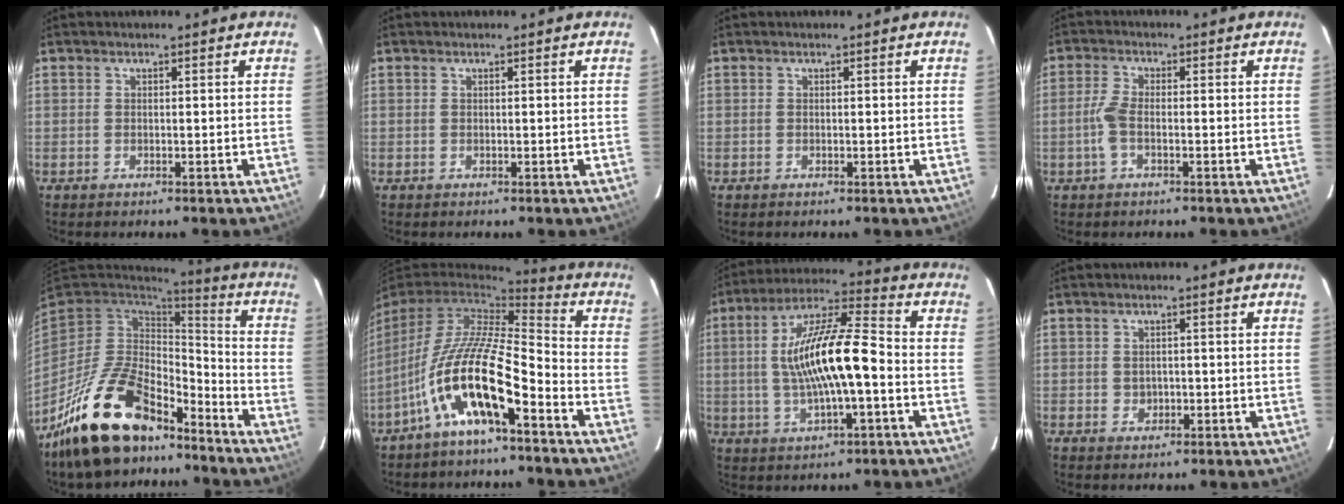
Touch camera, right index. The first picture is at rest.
{"total": 0.0}
{"total": 0.0}
{"total": 3.5, "force": [-1.1, 1.2, 3.1], "torque": [-0.077, 0.004, -0.023]}
{"total": 20.8, "force": [-14.8, 8.8, 11.7], "torque": [-0.242, -0.011, -0.252]}
{"total": 14.6, "force": [-8.0, 3.5, 11.7], "torque": [-0.224, -0.007, -0.153]}
{"total": 15.6, "force": [-1.4, 3.6, 15.1], "torque": [-0.279, 0.016, -0.027]}
{"total": 1.7, "force": [-0.1, 1.6, 0.4], "torque": [-0.004, 0.003, 0.001]}